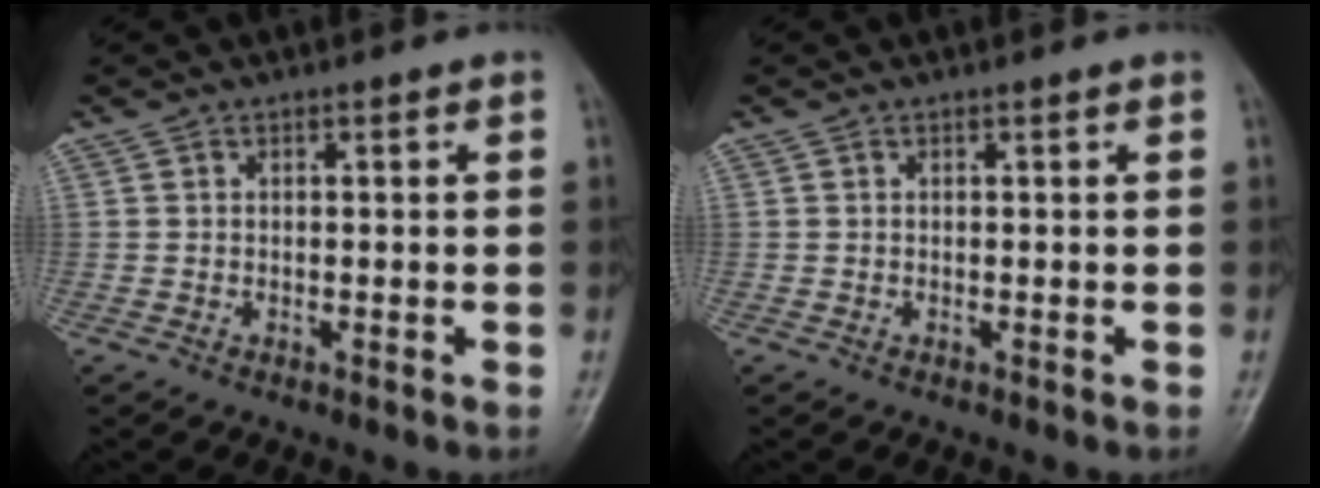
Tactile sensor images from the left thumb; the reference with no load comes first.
{"total": 0.0}